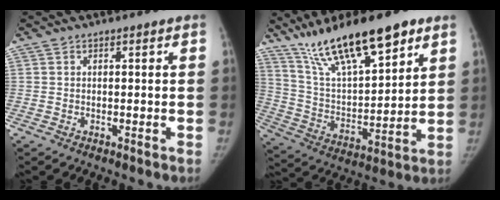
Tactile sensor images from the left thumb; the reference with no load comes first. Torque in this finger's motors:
{"motor_torque": [0.44, 0.18, 1.27, -1.51, 0.07]}